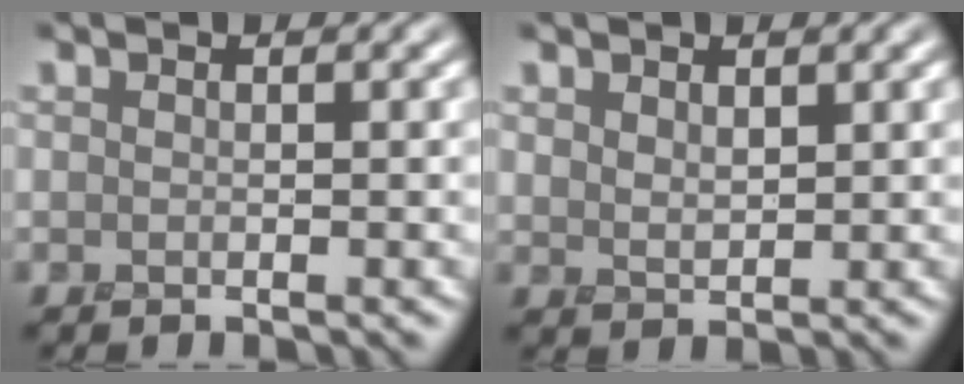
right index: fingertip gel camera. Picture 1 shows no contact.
{"total": 1.6, "force": [1.2, 0.8, 0.7], "torque": [-0.020, -0.005, 0.026]}